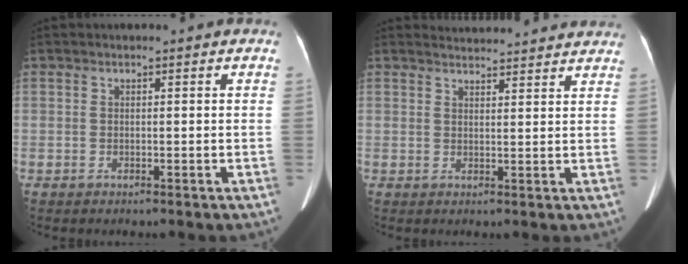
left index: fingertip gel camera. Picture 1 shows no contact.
{"total": 9.4, "force": [9.2, 1.2, 1.7], "torque": [-0.017, 0.018, 0.100]}